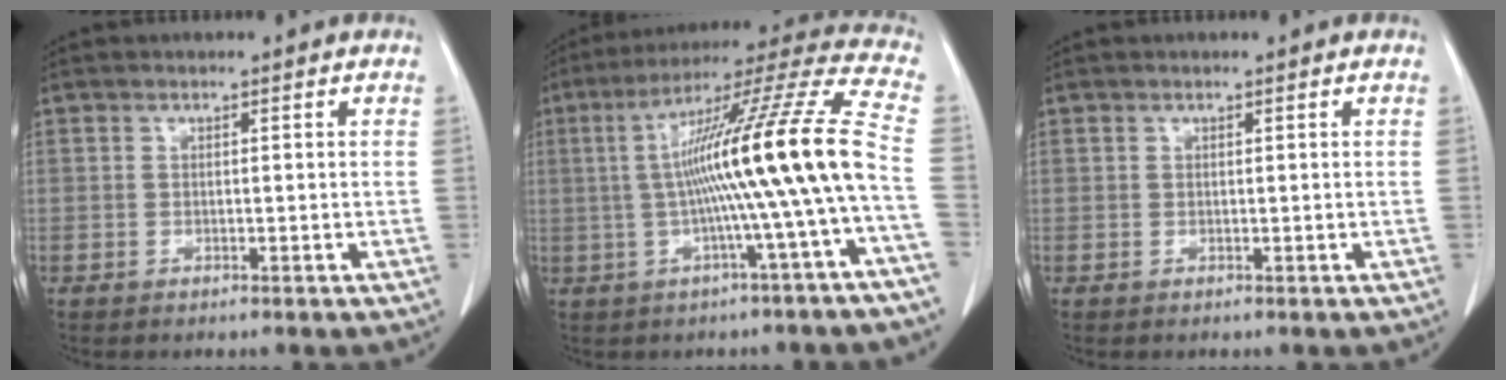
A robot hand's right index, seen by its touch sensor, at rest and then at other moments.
{"total": 16.1, "force": [-1.4, -1.9, 15.9], "torque": [-0.263, 0.017, -0.030]}
{"total": 0.0}